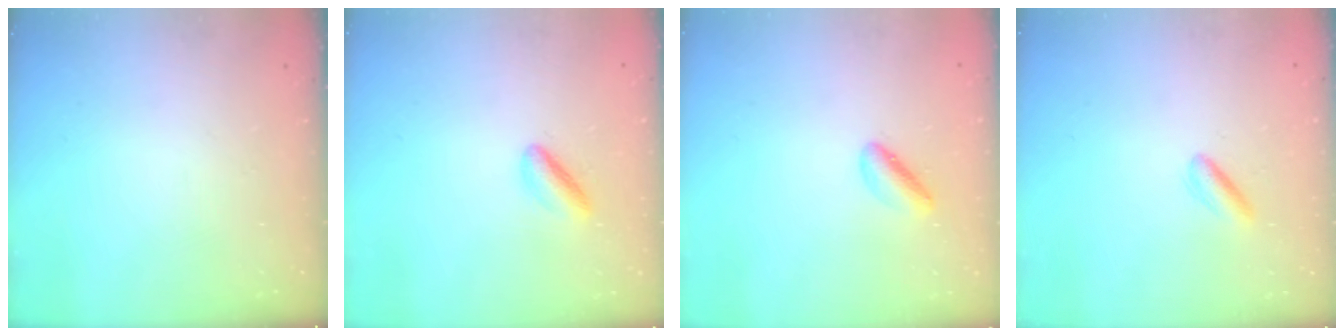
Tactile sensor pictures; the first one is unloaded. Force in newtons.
{"total": 4.1, "press": 4.1, "slide": 0.3}
{"total": 3.2, "press": 3.1, "slide": 0.8}
{"total": 2.8, "press": 2.6, "slide": 0.8}